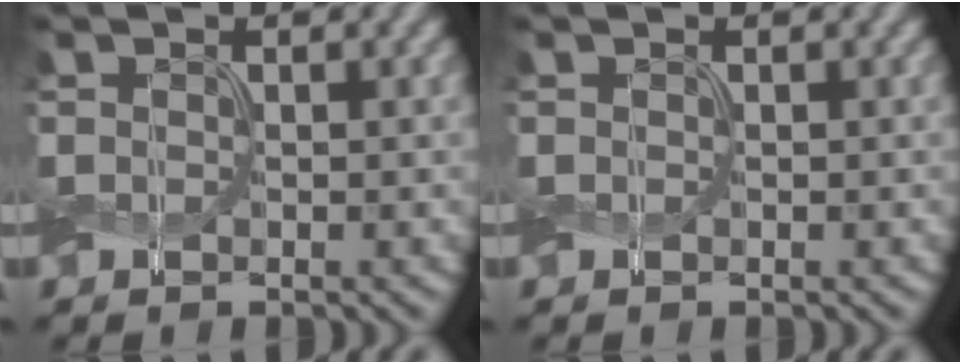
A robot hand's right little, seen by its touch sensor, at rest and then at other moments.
{"total": 0.0}